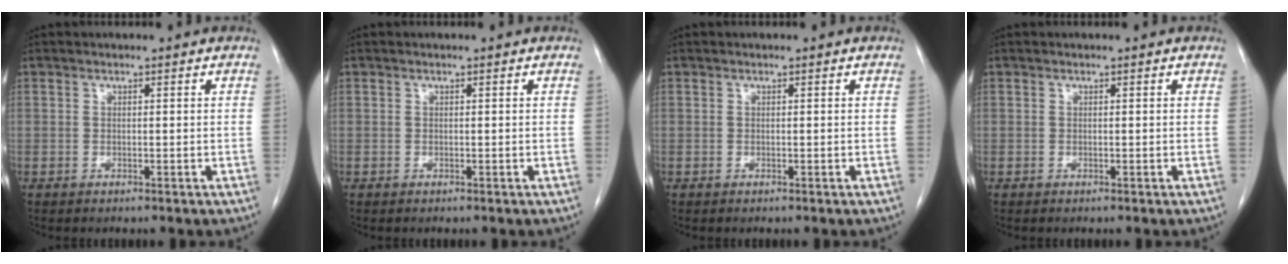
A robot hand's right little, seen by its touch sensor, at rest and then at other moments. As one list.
[{"total": 0.0}, {"total": 0.0}, {"total": 0.0}]